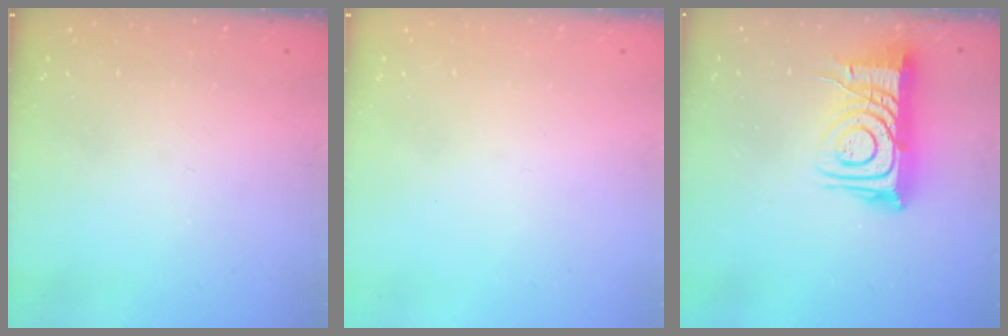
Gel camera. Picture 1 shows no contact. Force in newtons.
{"total": 1.8, "press": 1.8, "slide": 0.2}
{"total": 14.3, "press": 14.2, "slide": 1.6}